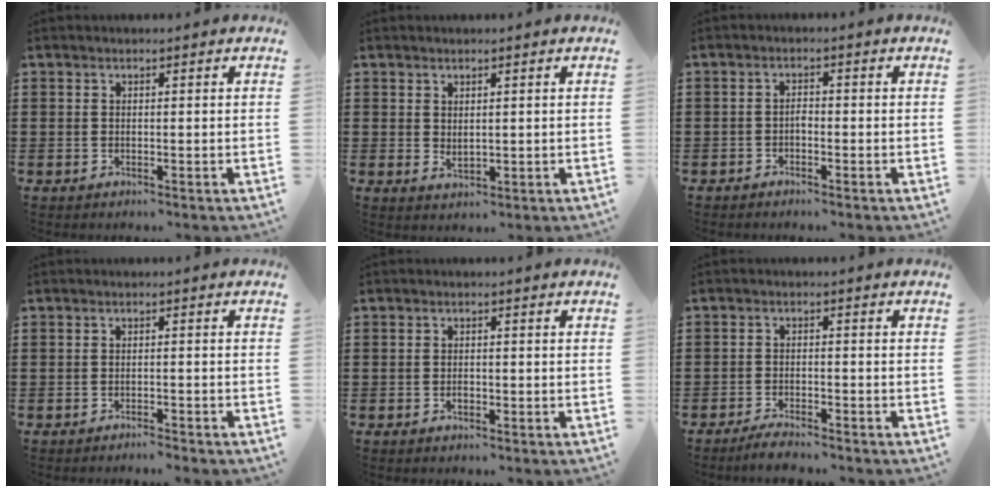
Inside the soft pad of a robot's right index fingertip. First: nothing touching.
{"total": 1.3, "force": [0.9, 0.6, 0.7], "torque": [-0.015, 0.002, 0.017]}
{"total": 1.3, "force": [-0.8, 0.6, 0.9], "torque": [-0.019, 0.000, -0.016]}
{"total": 1.3, "force": [-1.3, 0.0, 0.4], "torque": [-0.008, 0.002, -0.025]}
{"total": 1.1, "force": [-0.5, 0.6, 0.8], "torque": [-0.017, -0.002, -0.008]}
{"total": 2.3, "force": [-2.3, -0.1, 0.4], "torque": [-0.010, 0.001, -0.044]}